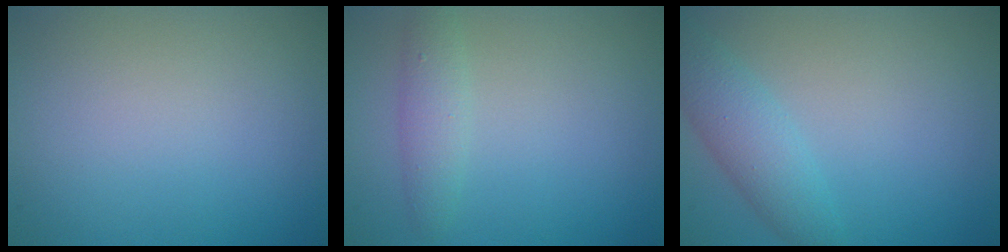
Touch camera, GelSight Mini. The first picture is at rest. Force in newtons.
{"total": 1.9, "press": 1.9, "slide": 0.1}
{"total": 3.3, "press": 3.3, "slide": 0.1}